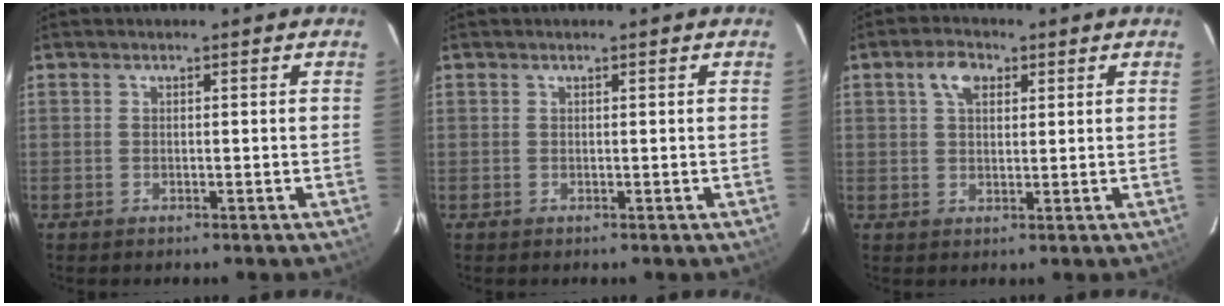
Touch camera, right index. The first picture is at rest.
{"total": 0.0}
{"total": 4.6, "force": [2.0, 2.9, 3.0], "torque": [-0.053, 0.015, 0.036]}